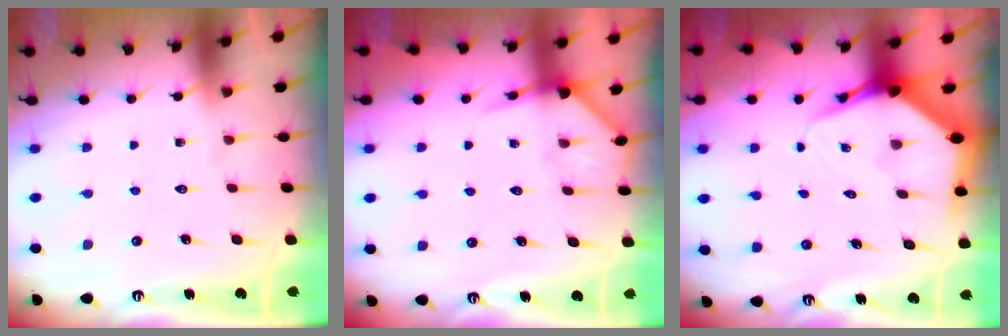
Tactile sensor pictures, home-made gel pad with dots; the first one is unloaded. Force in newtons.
{"total": 5.8, "press": 5.8, "slide": 0.4}
{"total": 5.8, "press": 5.8, "slide": 0.3}